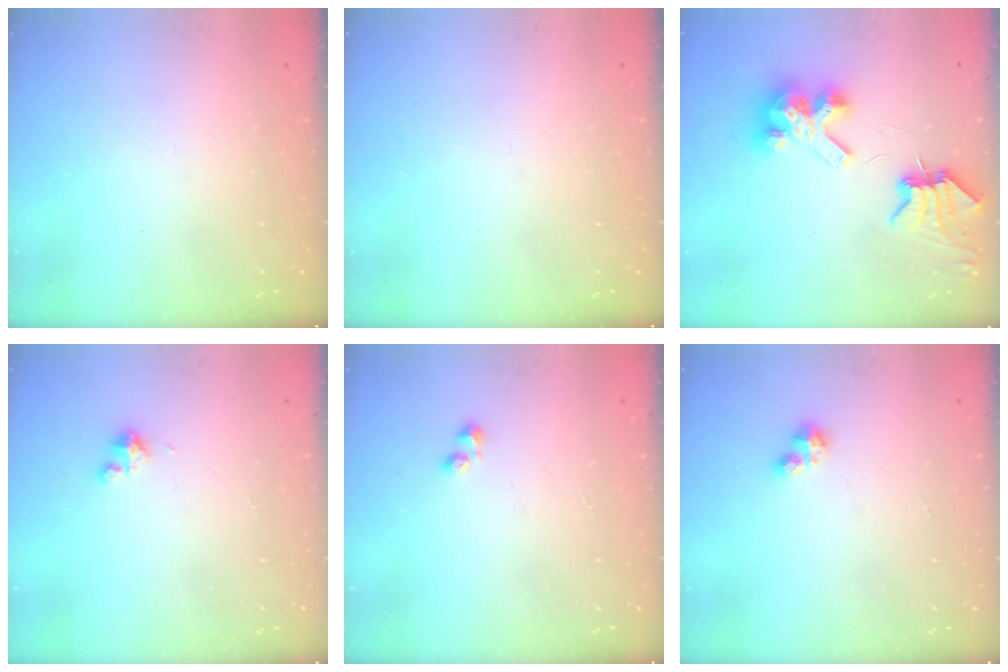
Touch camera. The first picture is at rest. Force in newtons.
{"total": 0.0}
{"total": 8.0, "press": 7.9, "slide": 1.0}
{"total": 2.7, "press": 2.6, "slide": 0.4}
{"total": 1.2, "press": 1.1, "slide": 0.5}
{"total": 2.9, "press": 2.9, "slide": 0.4}